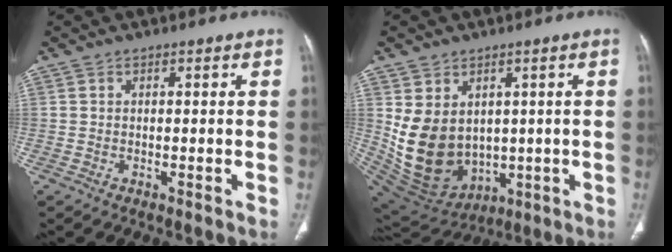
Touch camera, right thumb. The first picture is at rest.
{"total": 14.6, "force": [1.0, 11.3, 9.2], "torque": [-0.142, -0.015, 0.064]}